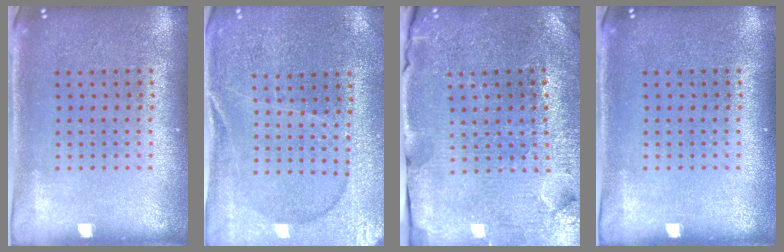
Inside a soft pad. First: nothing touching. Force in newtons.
{"total": 1.3, "press": 1.2, "slide": 0.3}
{"total": 3.8, "press": 3.7, "slide": 0.7}
{"total": 0.0}